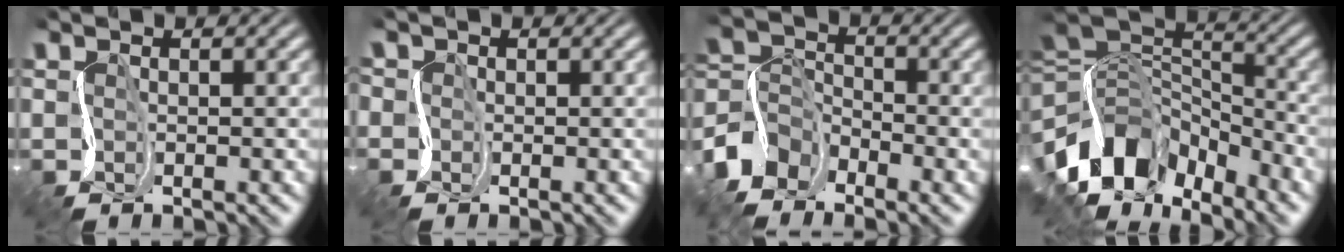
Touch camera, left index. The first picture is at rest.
{"total": 1.4, "force": [0.0, 1.4, 0.2], "torque": [0.007, 0.005, -0.017]}
{"total": 5.4, "force": [-3.7, 3.2, 2.4], "torque": [-0.052, 0.006, -0.092]}
{"total": 11.1, "force": [-5.6, 6.8, 6.8], "torque": [-0.125, 0.012, -0.120]}